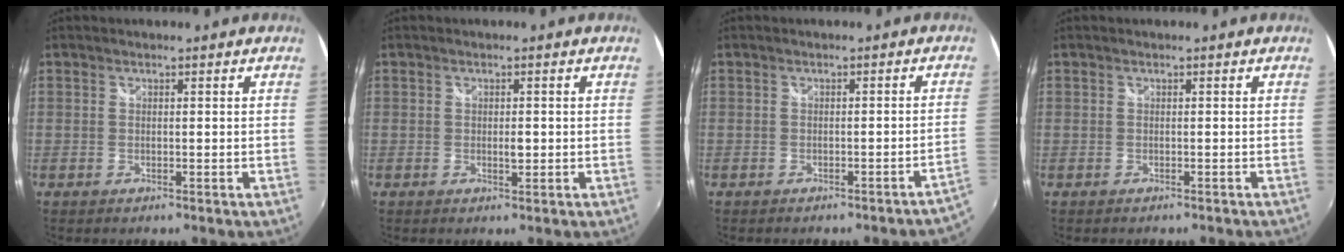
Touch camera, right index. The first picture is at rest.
{"total": 1.3, "force": [-0.3, 0.7, 1.0], "torque": [-0.018, 0.001, -0.005]}
{"total": 3.1, "force": [-2.4, -0.1, 1.9], "torque": [-0.027, -0.008, -0.030]}
{"total": 0.9, "force": [-0.6, 0.7, 0.0], "torque": [-0.006, -0.002, -0.010]}